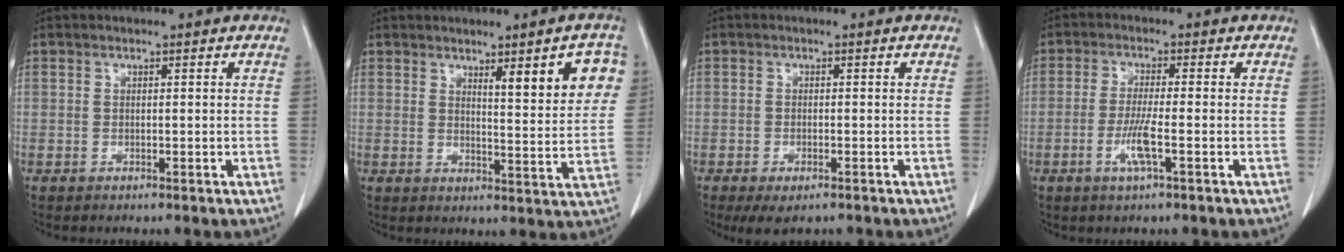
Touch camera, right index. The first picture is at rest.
{"total": 8.4, "force": [3.9, 1.3, 7.3], "torque": [-0.089, -0.004, 0.051]}
{"total": 4.1, "force": [-2.7, 1.4, 2.7], "torque": [-0.045, -0.009, -0.036]}
{"total": 4.8, "force": [-1.7, 0.0, 4.5], "torque": [-0.090, -0.009, -0.033]}